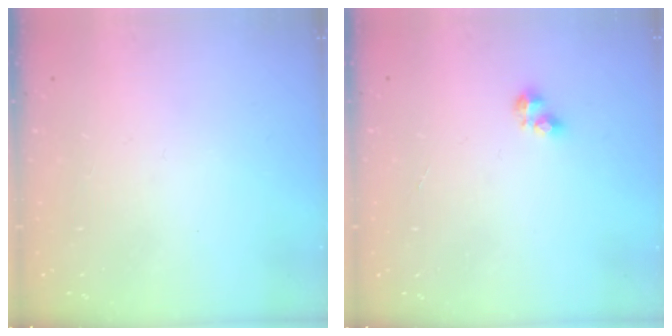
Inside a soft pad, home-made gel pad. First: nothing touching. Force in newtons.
{"total": 3.0, "press": 2.9, "slide": 0.5}